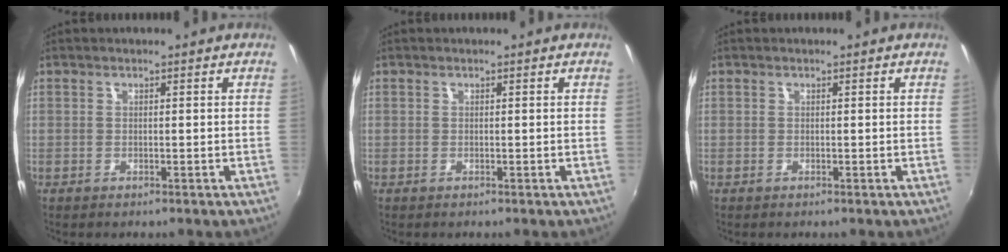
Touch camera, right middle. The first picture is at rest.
{"total": 0.0}
{"total": 0.0}